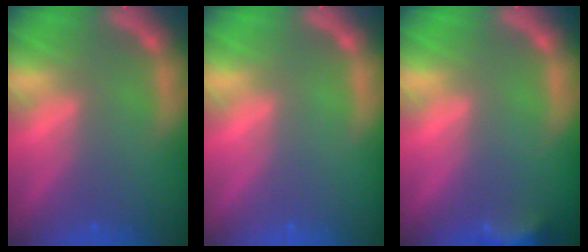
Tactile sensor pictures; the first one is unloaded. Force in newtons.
{"total": 0.0}
{"total": 3.9}